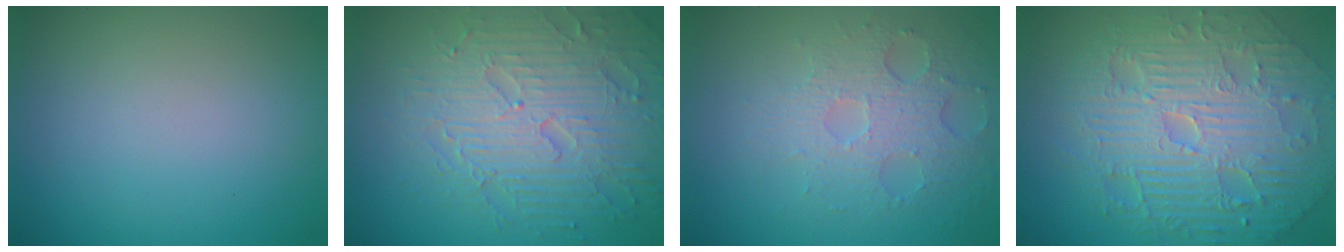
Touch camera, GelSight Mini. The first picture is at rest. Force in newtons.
{"total": 7.5, "press": 5.9, "slide": 4.6}
{"total": 3.7, "press": 3.3, "slide": 1.7}
{"total": 11.1, "press": 7.2, "slide": 8.5}